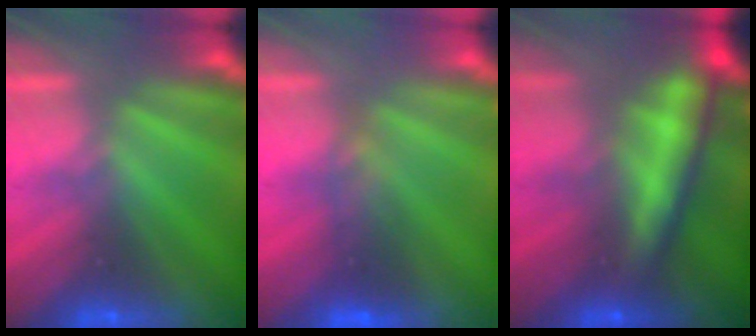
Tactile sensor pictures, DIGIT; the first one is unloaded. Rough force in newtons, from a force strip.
{"total": 2.0}
{"total": 5.5}